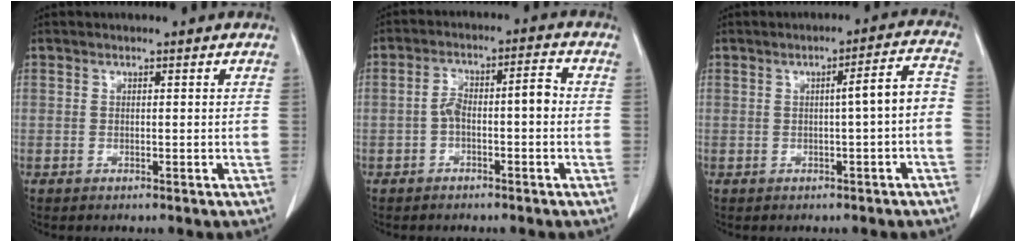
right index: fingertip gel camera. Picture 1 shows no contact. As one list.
[{"total": 5.8, "force": [-1.0, 1.8, 5.4], "torque": [-0.098, 0.033, -0.017]}, {"total": 5.2, "force": [-0.8, 0.2, 5.1], "torque": [-0.068, 0.020, -0.012]}]